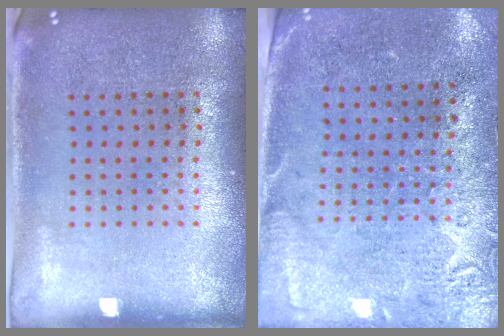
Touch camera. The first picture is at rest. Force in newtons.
{"total": 2.7, "press": 2.3, "slide": 1.4}